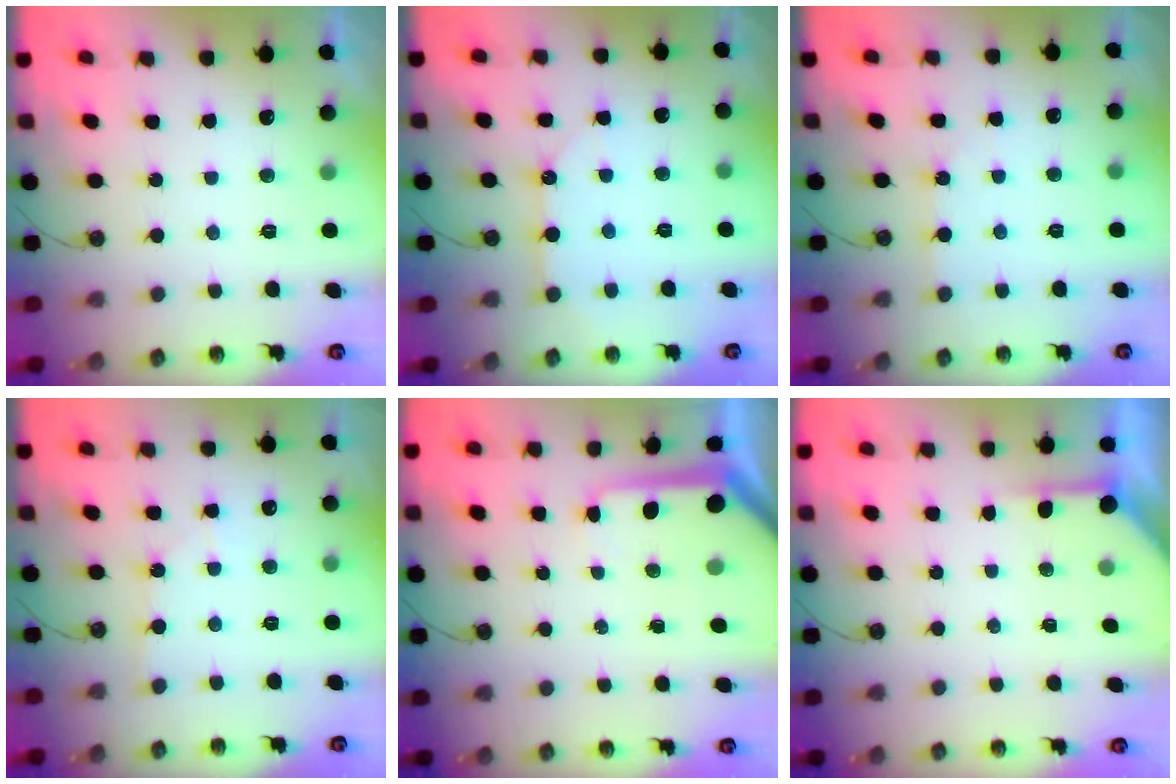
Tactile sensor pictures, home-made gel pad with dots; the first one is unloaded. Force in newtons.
{"total": 8.0, "press": 8.0, "slide": 0.4}
{"total": 2.6, "press": 2.6, "slide": 0.3}
{"total": 2.6, "press": 2.6, "slide": 0.3}
{"total": 8.2, "press": 8.1, "slide": 0.8}
{"total": 3.5, "press": 3.5, "slide": 0.3}